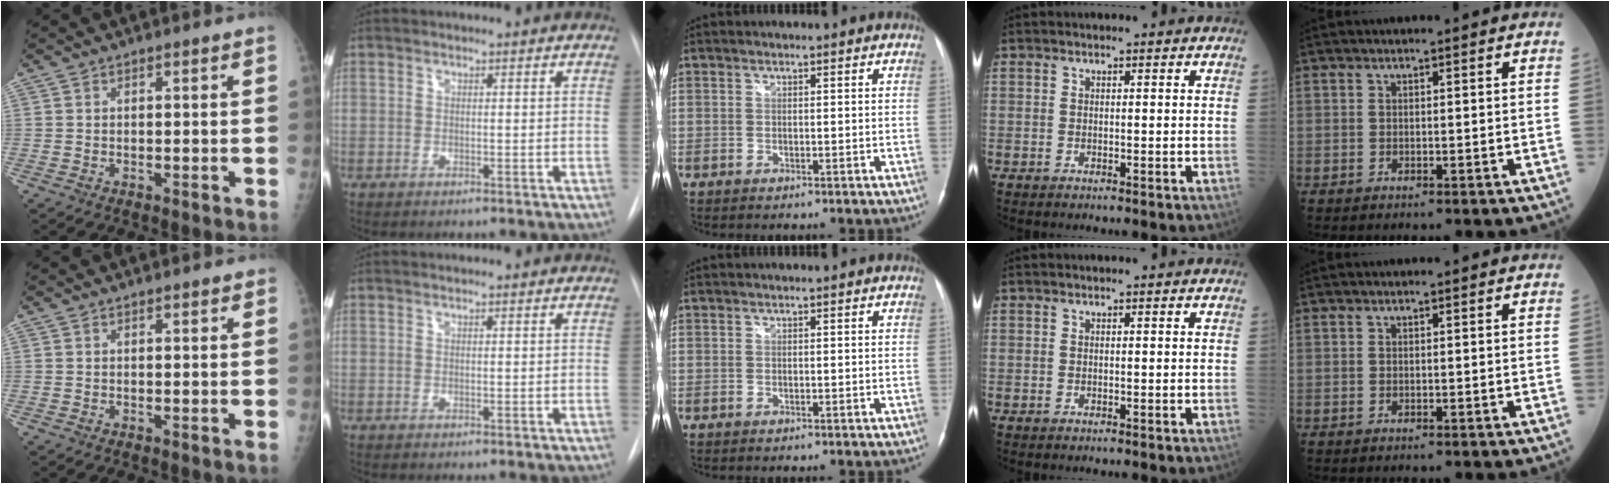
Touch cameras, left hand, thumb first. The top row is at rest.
{"thumb": {"total": 1.0, "force": [0.7, 0.4, 0.6], "torque": [-0.007, -0.001, 0.006]}, "index": {"total": 1.0, "force": [0.8, 0.1, 0.4], "torque": [-0.010, 0.012, 0.014]}}